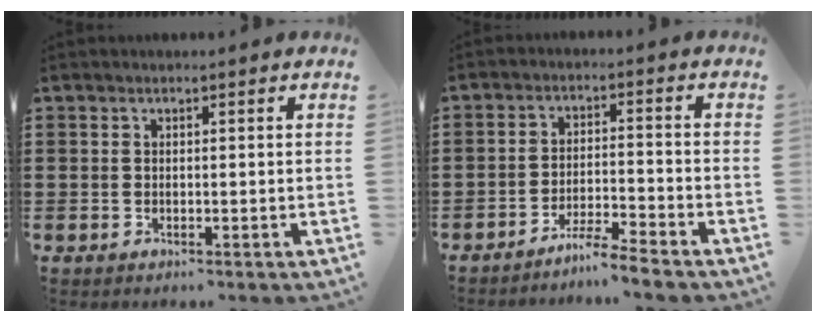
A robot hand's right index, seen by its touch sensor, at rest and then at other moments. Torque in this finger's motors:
{"motor_torque": [1.08, 1.06, 0.00, 0.02]}